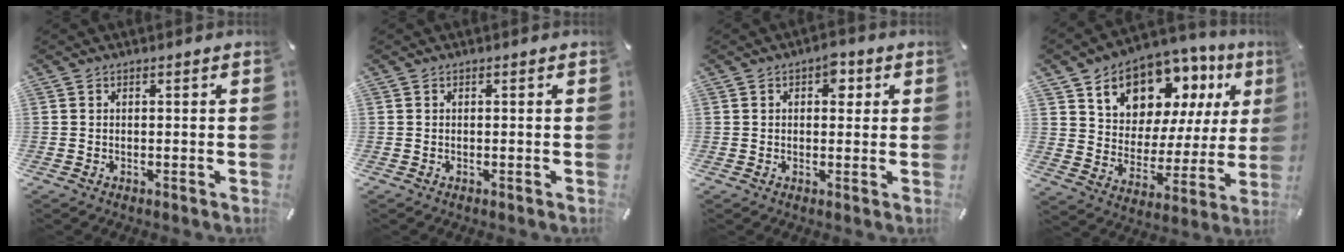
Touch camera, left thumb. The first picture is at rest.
{"total": 0.0}
{"total": 4.0, "force": [1.5, 2.5, 2.8], "torque": [-0.020, -0.007, 0.014]}
{"total": 12.2, "force": [8.6, 7.9, 3.4], "torque": [-0.066, -0.076, 0.156]}